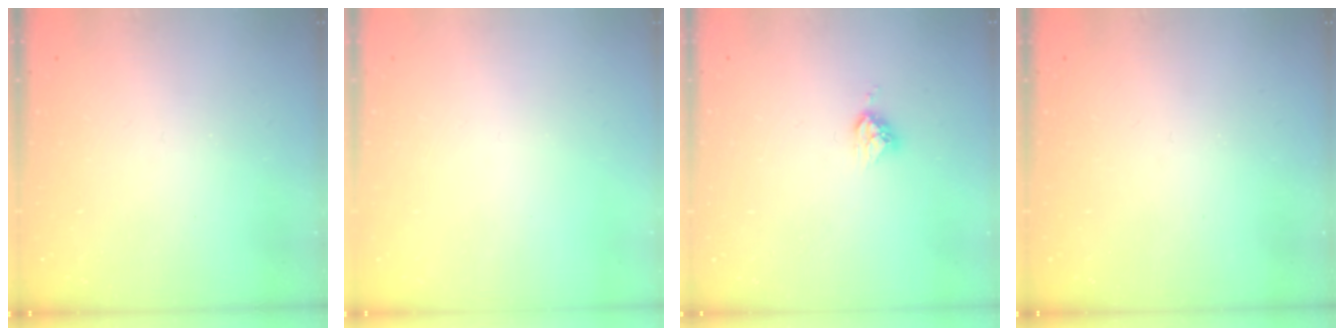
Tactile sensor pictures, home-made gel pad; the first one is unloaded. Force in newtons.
{"total": 0.0}
{"total": 5.0, "press": 4.9, "slide": 0.4}
{"total": 0.0}